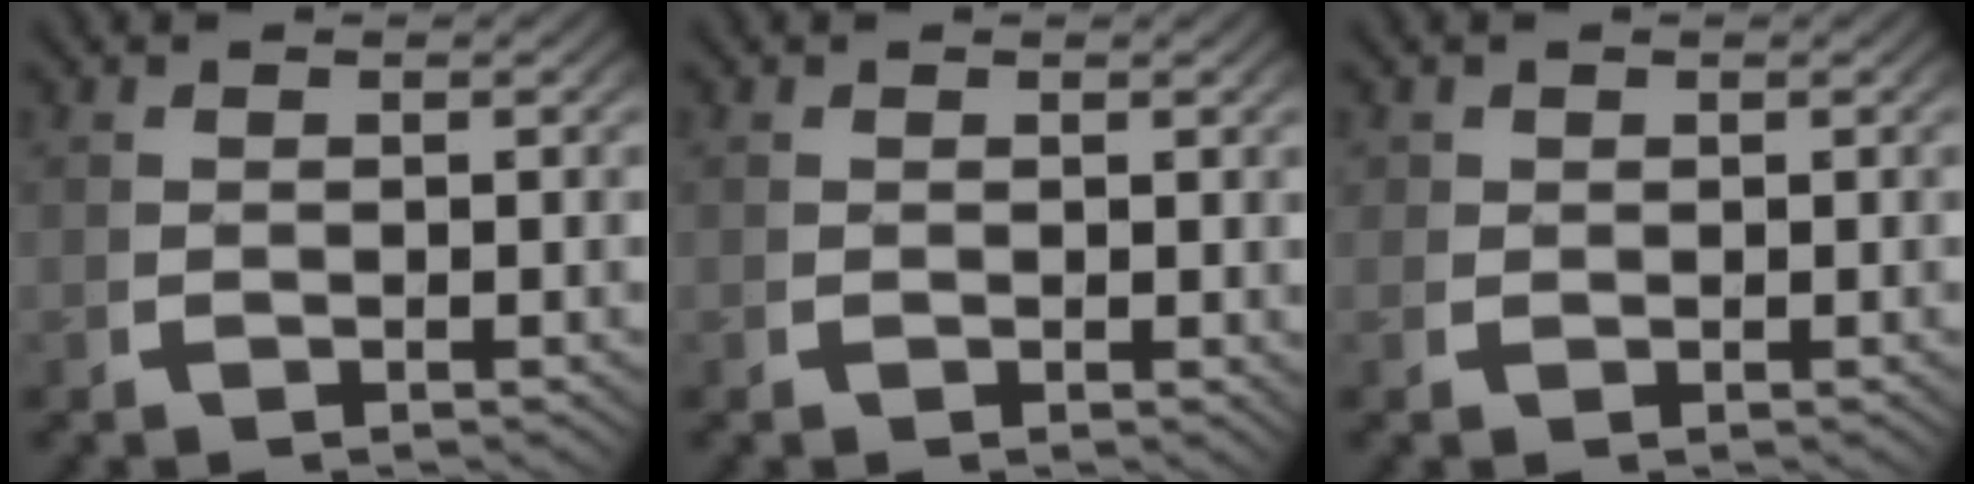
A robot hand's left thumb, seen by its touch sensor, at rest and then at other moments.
{"total": 0.6, "force": [0.4, 0.3, 0.3], "torque": [-0.001, -0.003, 0.007]}
{"total": 1.0, "force": [0.6, 0.8, 0.2], "torque": [-0.004, -0.008, 0.015]}